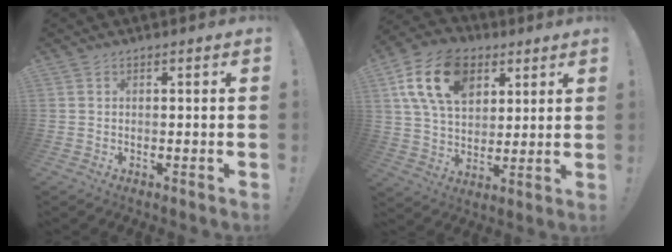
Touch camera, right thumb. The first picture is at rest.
{"total": 18.8, "force": [8.0, 12.7, 11.4], "torque": [-0.195, -0.023, 0.150]}